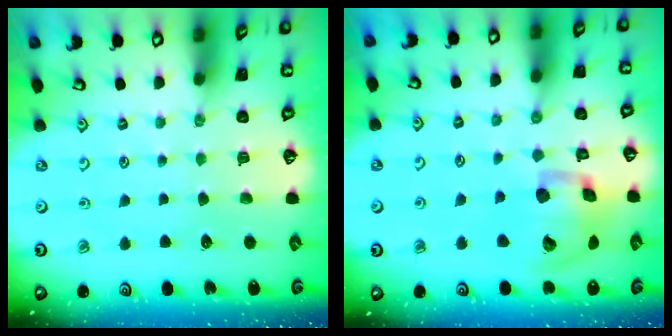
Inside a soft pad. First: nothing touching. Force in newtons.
{"total": 16.3, "press": 16.1, "slide": 2.7}